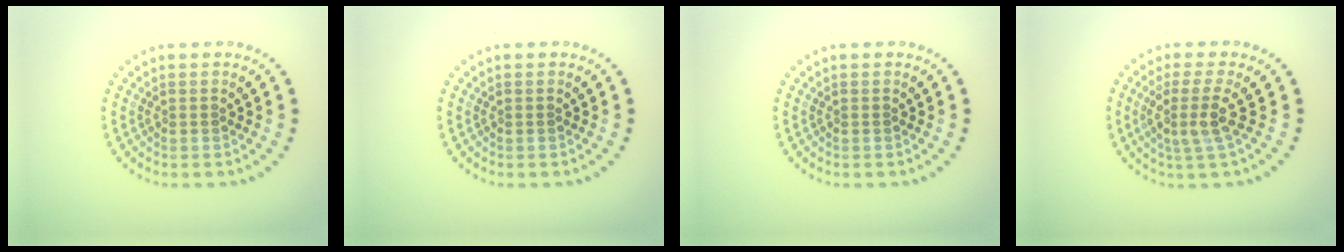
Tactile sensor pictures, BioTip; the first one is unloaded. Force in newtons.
{"total": 0.0}
{"total": 0.0}
{"total": 2.9, "press": 2.2, "slide": 1.8}